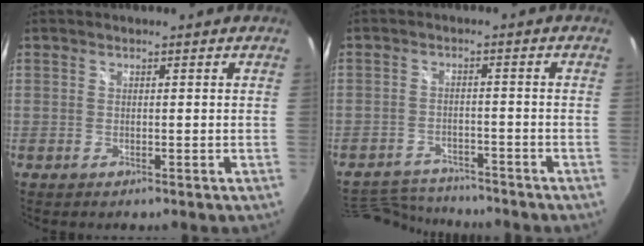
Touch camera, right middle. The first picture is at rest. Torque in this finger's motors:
{"motor_torque": [-0.81, -0.60, -0.21, -0.05]}